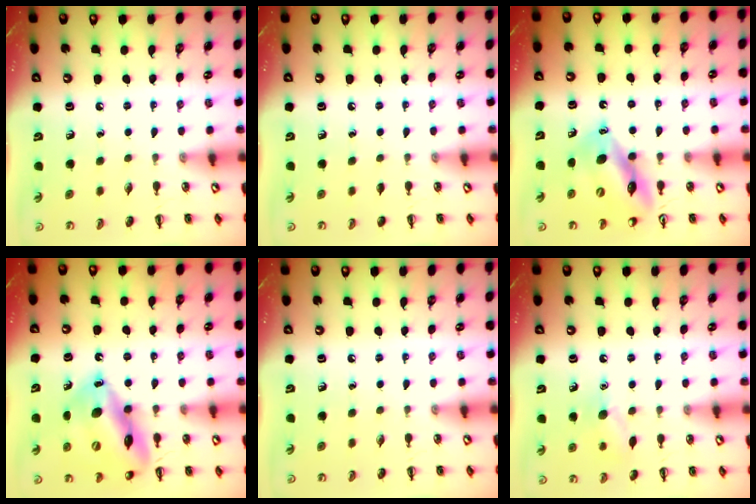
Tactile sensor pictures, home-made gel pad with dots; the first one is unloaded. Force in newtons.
{"total": 0.0}
{"total": 12.4, "press": 11.8, "slide": 3.7}
{"total": 17.9, "press": 17.6, "slide": 3.5}
{"total": 0.0}
{"total": 8.3, "press": 8.2, "slide": 1.1}